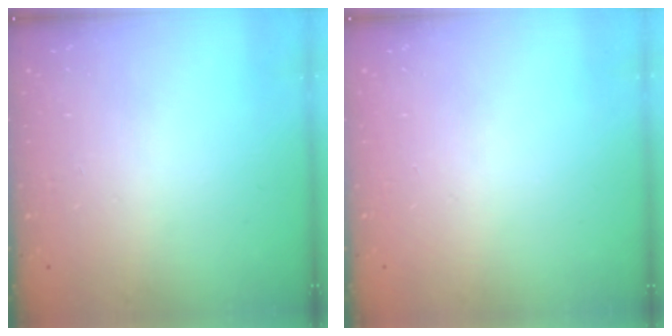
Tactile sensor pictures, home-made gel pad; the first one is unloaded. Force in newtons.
{"total": 0.0}